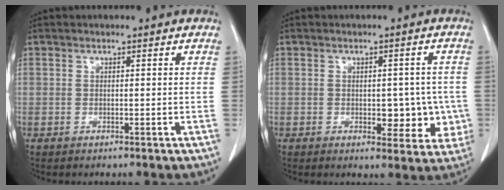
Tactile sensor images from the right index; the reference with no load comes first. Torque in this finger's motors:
{"motor_torque": [0.23, 0.09, 0.15, 0.06]}